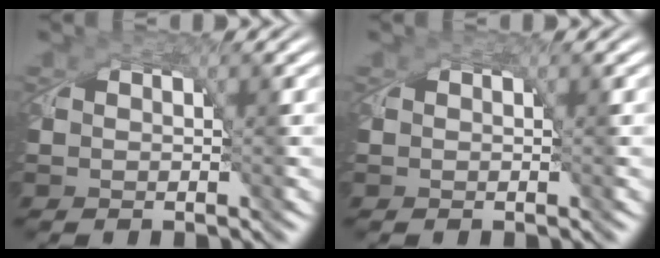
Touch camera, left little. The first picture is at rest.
{"total": 0.0}